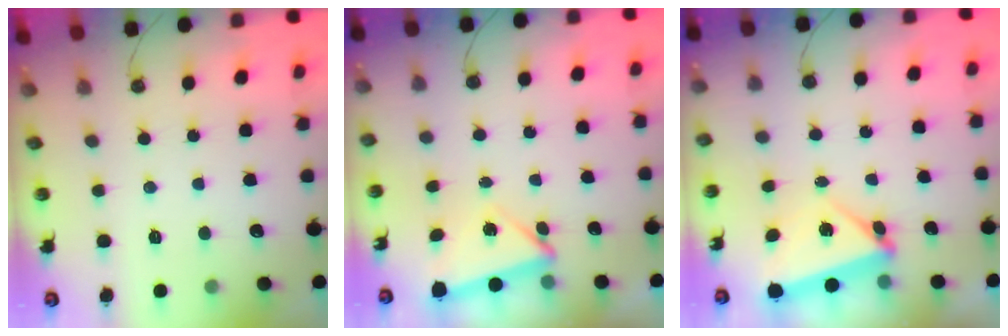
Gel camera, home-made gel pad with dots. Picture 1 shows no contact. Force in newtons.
{"total": 4.0, "press": 3.9, "slide": 0.7}
{"total": 6.2, "press": 6.1, "slide": 0.9}